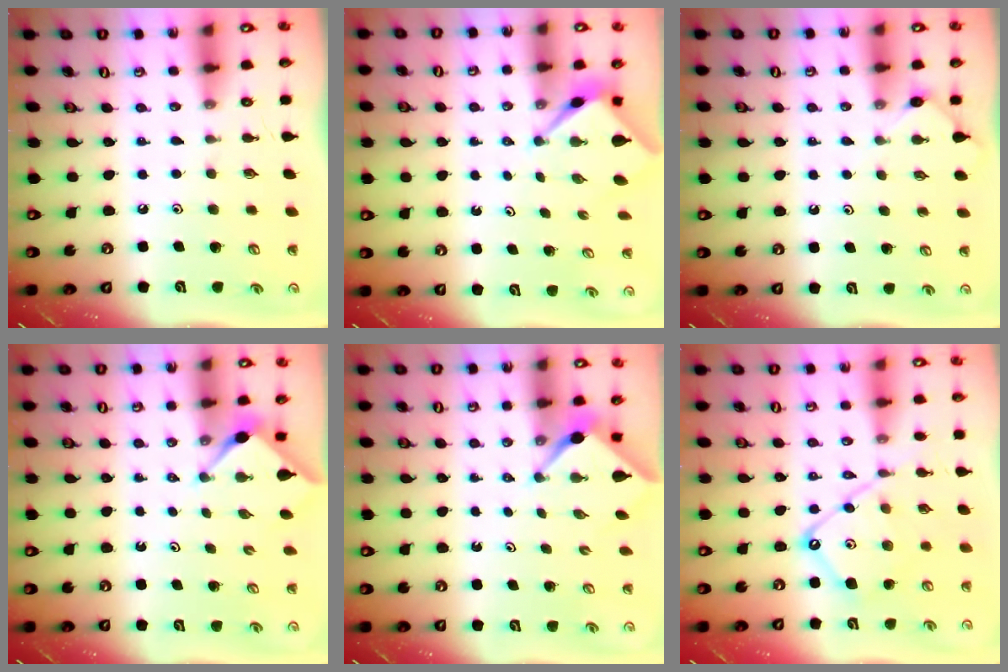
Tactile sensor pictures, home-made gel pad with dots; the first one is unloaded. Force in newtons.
{"total": 2.7, "press": 2.7, "slide": 0.1}
{"total": 3.0, "press": 3.0, "slide": 0.4}
{"total": 2.9, "press": 2.9, "slide": 0.3}
{"total": 2.5, "press": 2.5, "slide": 0.3}
{"total": 12.1, "press": 12.1, "slide": 1.2}